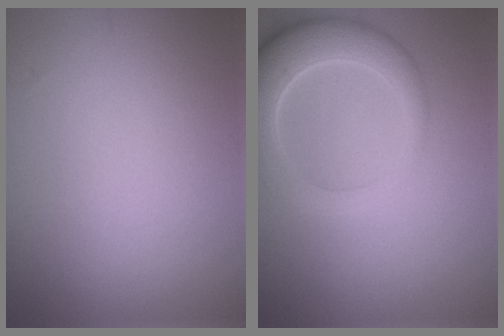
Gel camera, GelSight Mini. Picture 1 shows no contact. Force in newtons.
{"total": 5.8, "press": 5.7, "slide": 0.3}